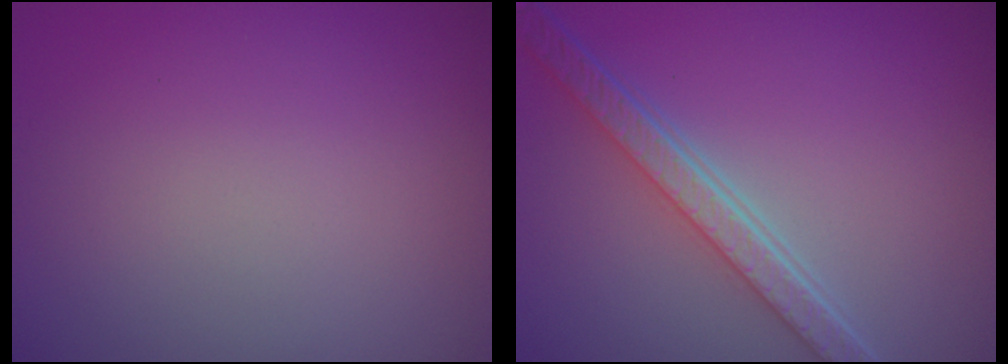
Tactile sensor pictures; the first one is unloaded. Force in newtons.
{"total": 5.4, "press": 4.0, "slide": 3.6}